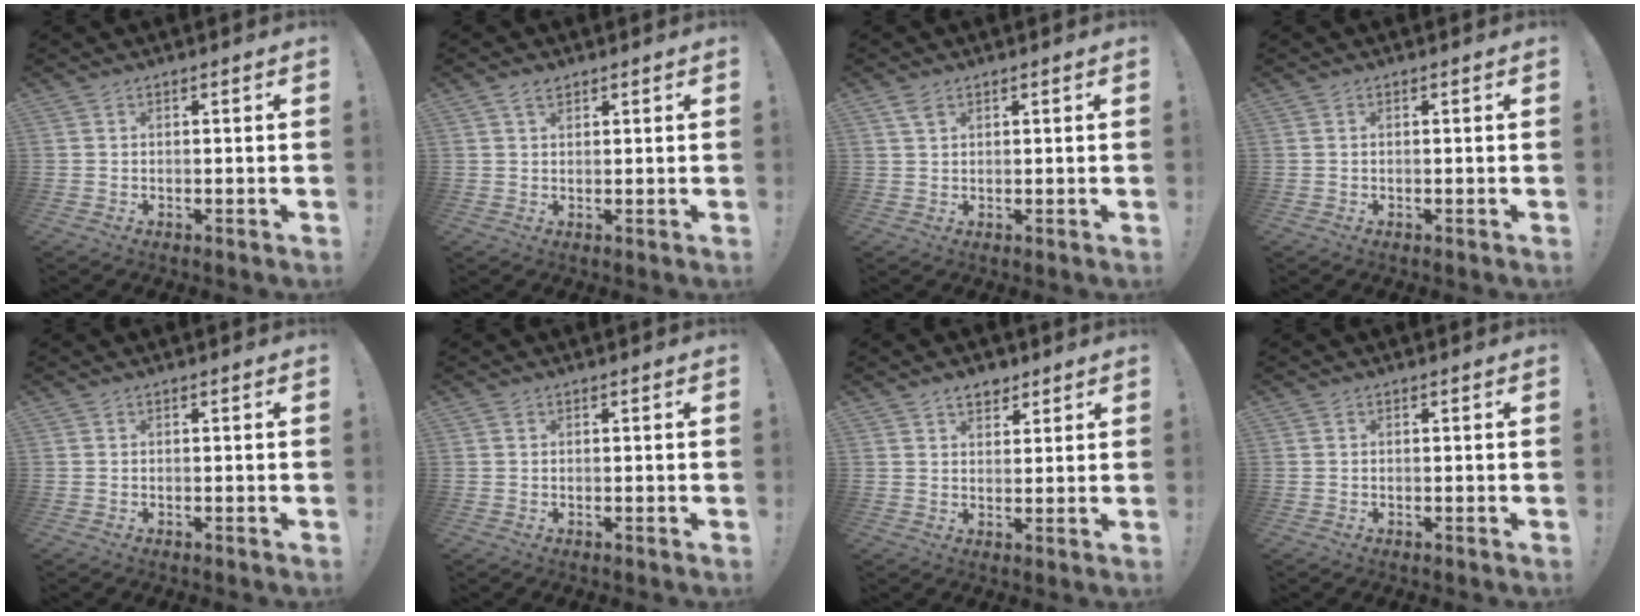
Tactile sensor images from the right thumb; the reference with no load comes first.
{"total": 2.3, "force": [1.6, 1.2, 1.1], "torque": [-0.015, -0.004, 0.028]}
{"total": 2.5, "force": [1.6, 1.2, 1.5], "torque": [-0.021, -0.006, 0.028]}
{"total": 0.0}
{"total": 0.0}
{"total": 0.0}
{"total": 4.9, "force": [3.4, 3.0, 1.8], "torque": [-0.015, -0.015, 0.060]}
{"total": 0.0}